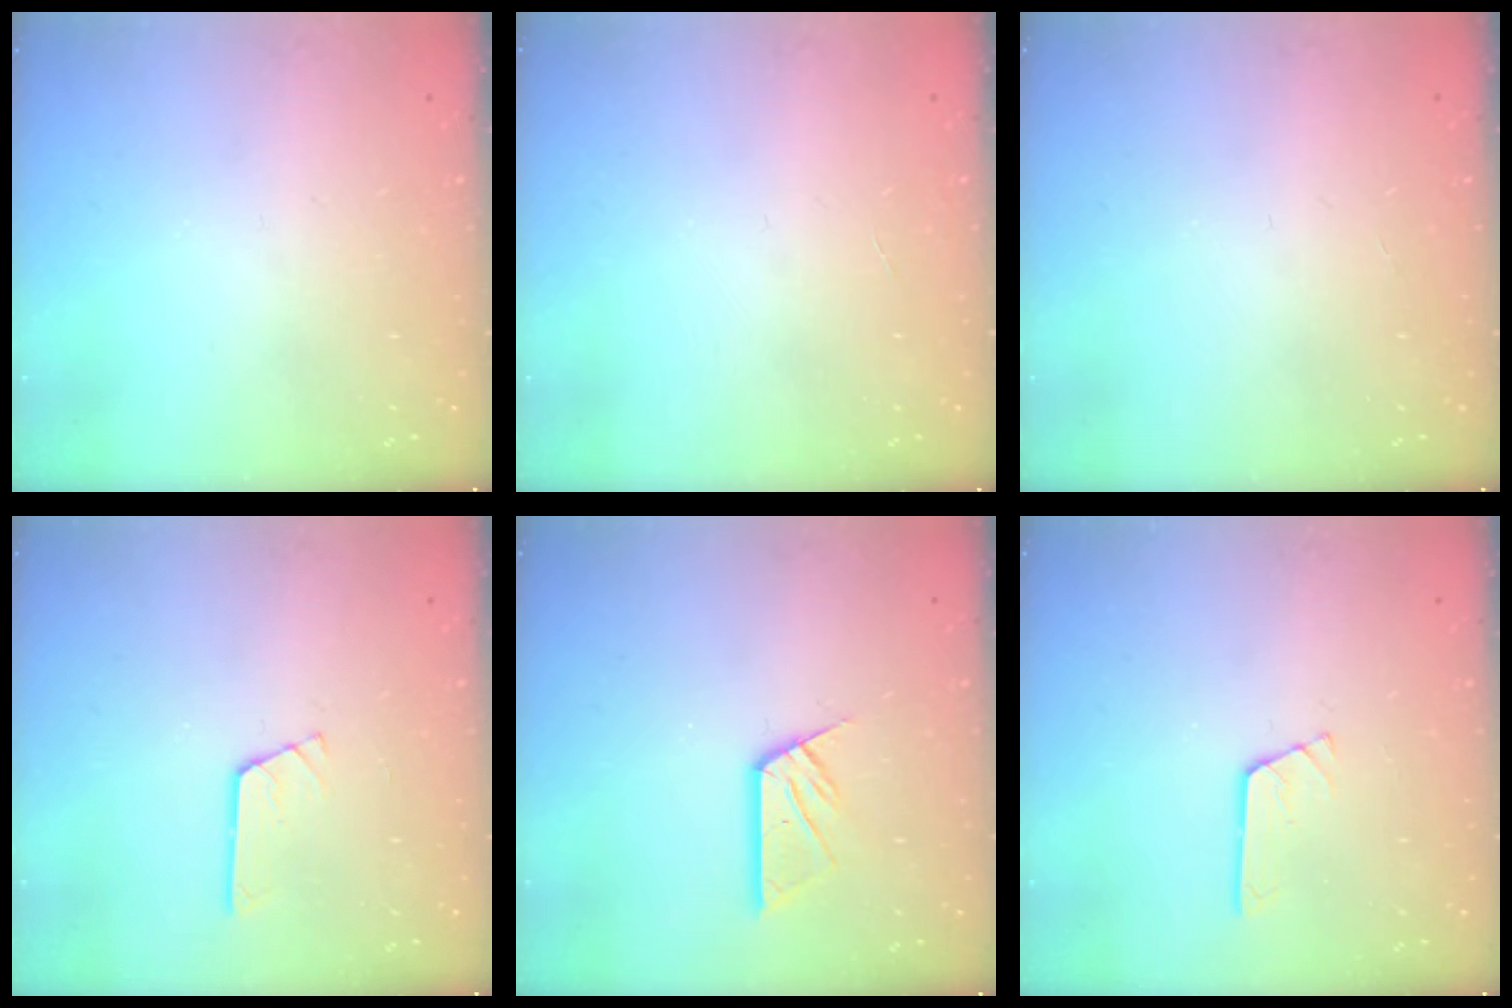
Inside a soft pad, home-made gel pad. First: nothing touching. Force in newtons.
{"total": 0.0}
{"total": 0.0}
{"total": 2.7, "press": 2.7, "slide": 0.3}
{"total": 8.1, "press": 8.0, "slide": 0.6}
{"total": 3.1, "press": 3.1, "slide": 0.3}